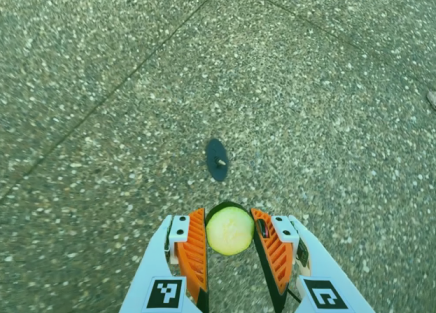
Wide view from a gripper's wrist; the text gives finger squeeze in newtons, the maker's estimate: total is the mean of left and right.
{"total": 8.1, "left": 8.0, "right": 8.3}